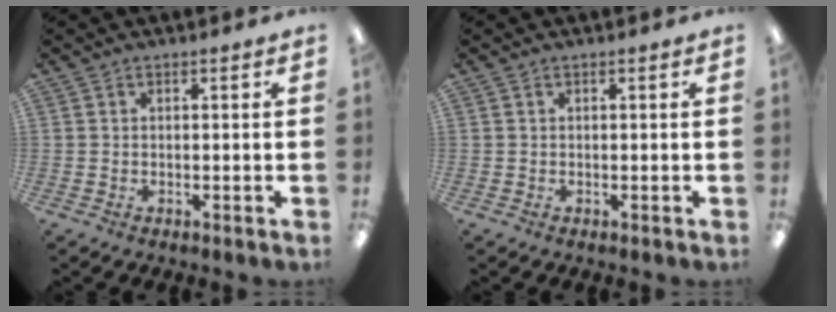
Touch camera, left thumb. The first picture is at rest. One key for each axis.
{"total": 0.0}